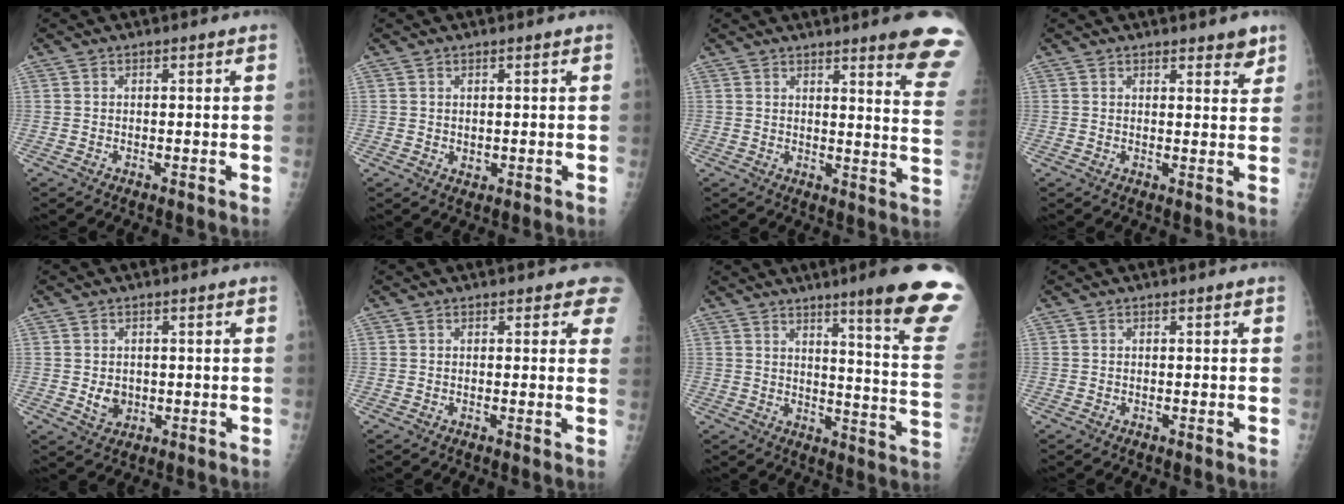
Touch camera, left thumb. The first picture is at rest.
{"total": 1.1, "force": [0.3, 0.9, 0.7], "torque": [-0.008, -0.004, 0.008]}
{"total": 13.3, "force": [9.7, 1.1, 9.1], "torque": [-0.085, -0.064, 0.103]}
{"total": 3.1, "force": [2.4, 1.1, 1.7], "torque": [-0.007, -0.015, 0.028]}
{"total": 3.5, "force": [-0.1, 2.9, 2.0], "torque": [-0.021, -0.003, 0.009]}
{"total": 3.3, "force": [2.6, 1.5, 1.3], "torque": [0.015, -0.009, 0.016]}
{"total": 18.7, "force": [12.7, 0.5, 13.7], "torque": [-0.154, -0.083, 0.162]}
{"total": 0.0}